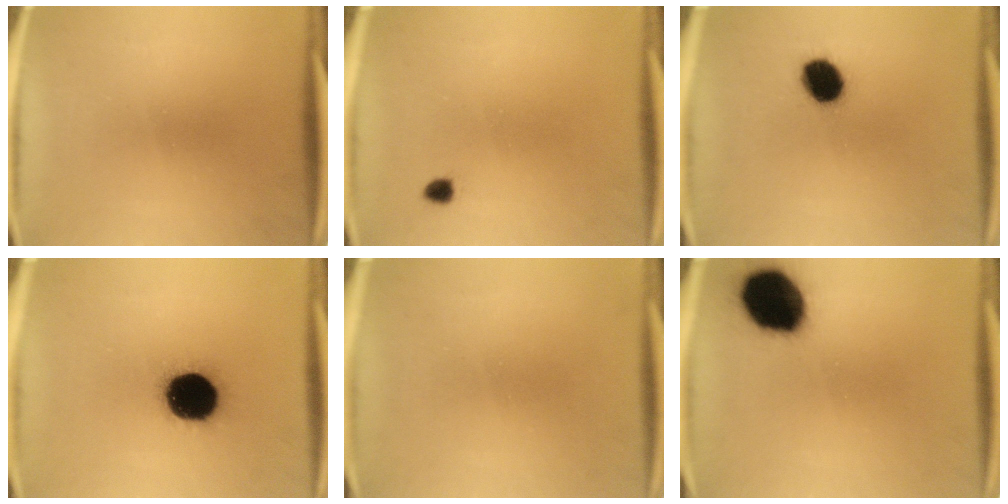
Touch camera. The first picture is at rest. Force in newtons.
{"total": 1.3}
{"total": 8.8}
{"total": 19.4}
{"total": 1.1}
{"total": 18.8}